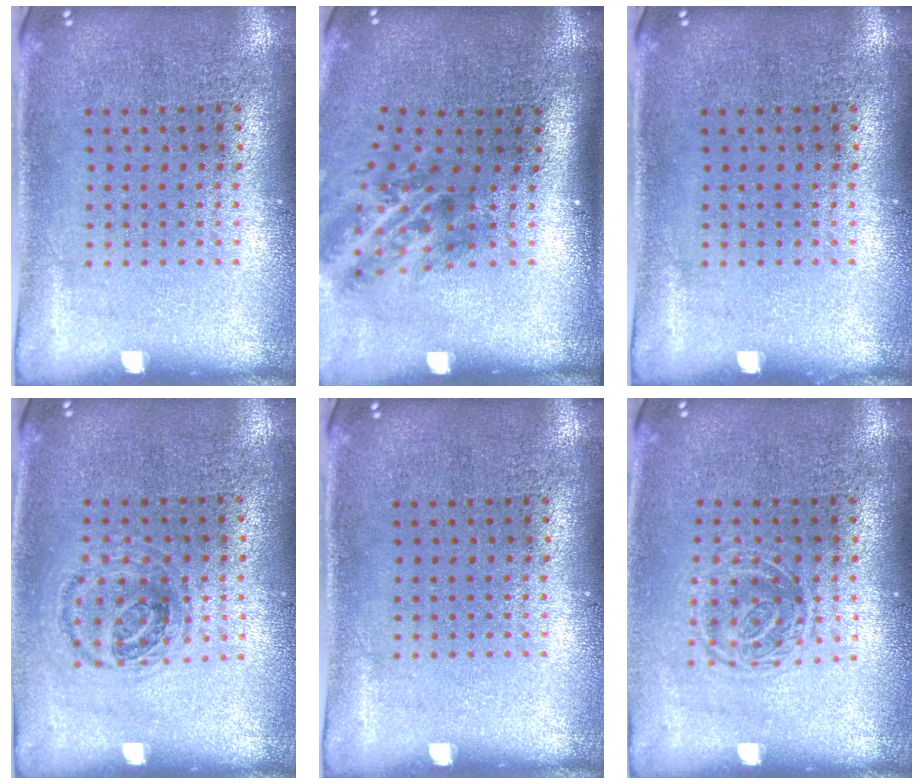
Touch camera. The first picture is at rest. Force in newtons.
{"total": 2.1, "press": 1.3, "slide": 1.7}
{"total": 0.0}
{"total": 1.0, "press": 0.9, "slide": 0.4}
{"total": 0.0}
{"total": 1.4, "press": 1.1, "slide": 0.9}